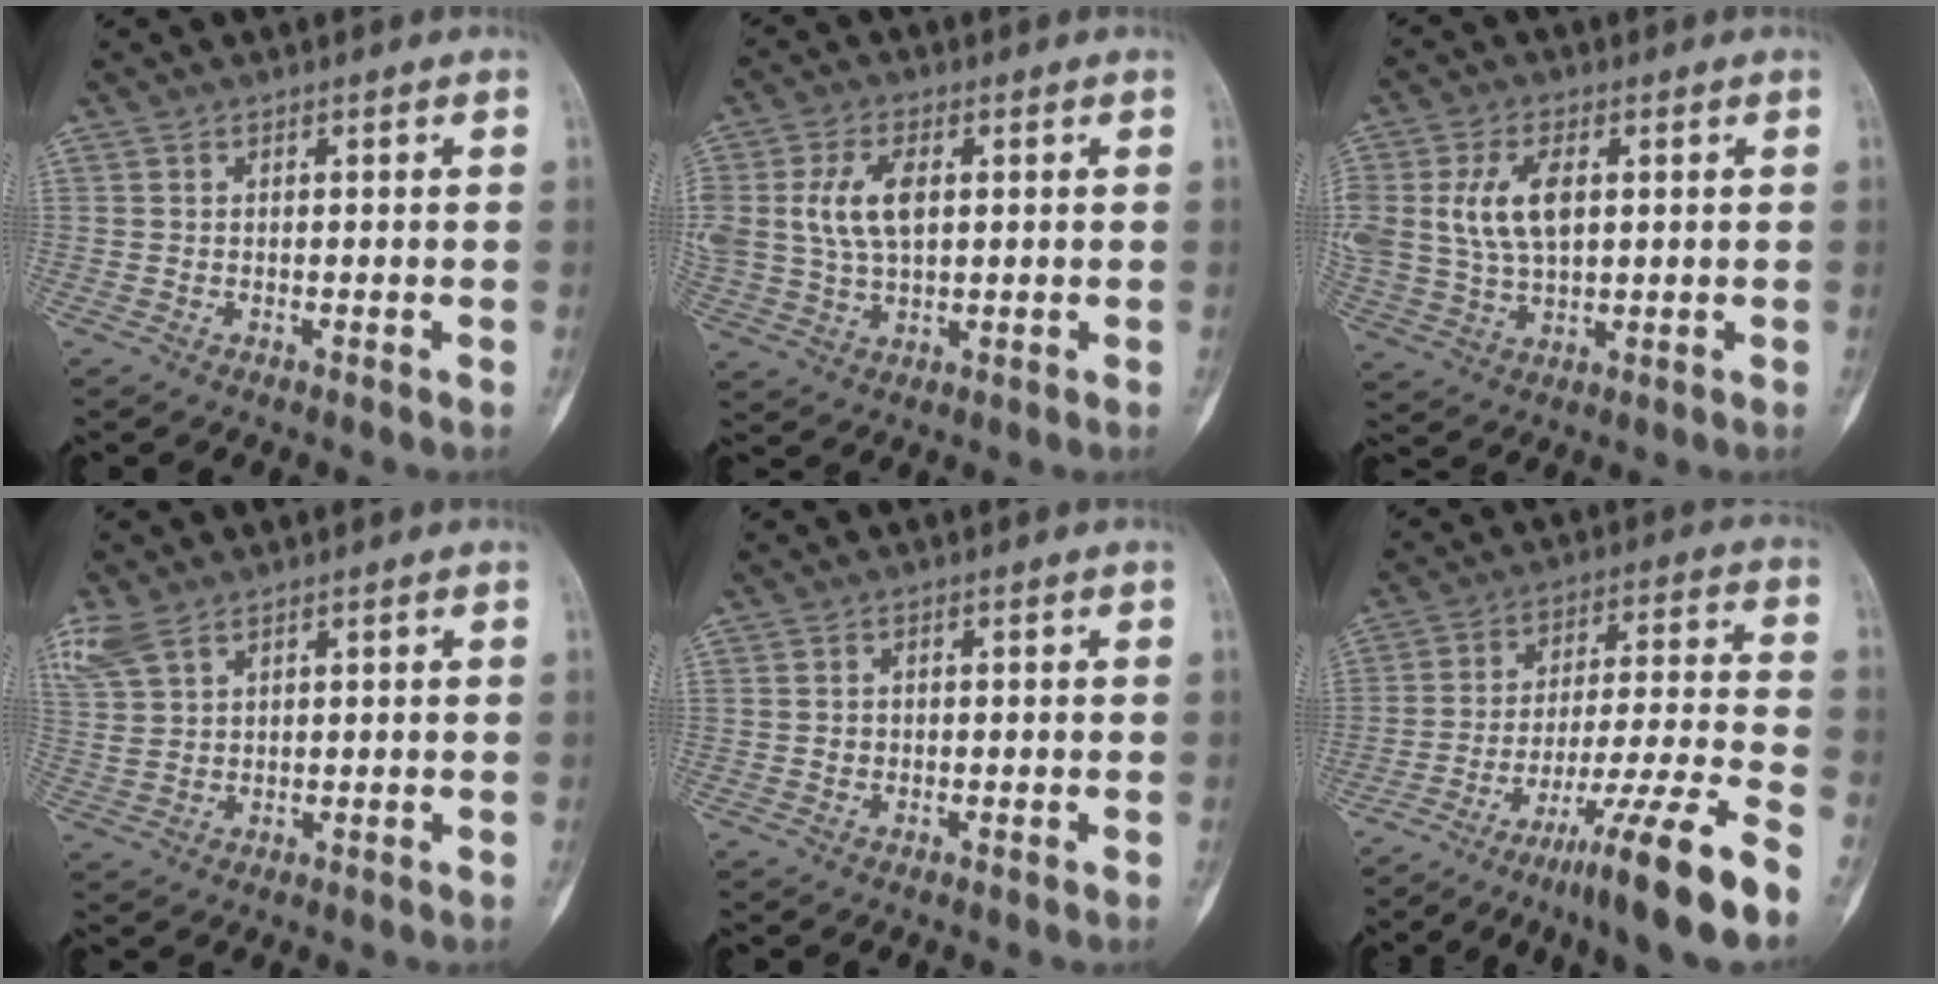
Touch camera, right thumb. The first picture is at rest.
{"total": 9.9, "force": [1.9, 5.7, 7.9], "torque": [-0.164, 0.004, 0.040]}
{"total": 11.4, "force": [2.3, 6.6, 9.0], "torque": [-0.184, 0.003, 0.051]}
{"total": 5.7, "force": [3.8, 2.9, 3.2], "torque": [-0.079, 0.002, 0.089]}
{"total": 0.9, "force": [0.0, 0.9, 0.3], "torque": [-0.001, 0.003, 0.000]}
{"total": 17.7, "force": [-11.9, 0.6, 13.1], "torque": [-0.227, 0.056, -0.191]}